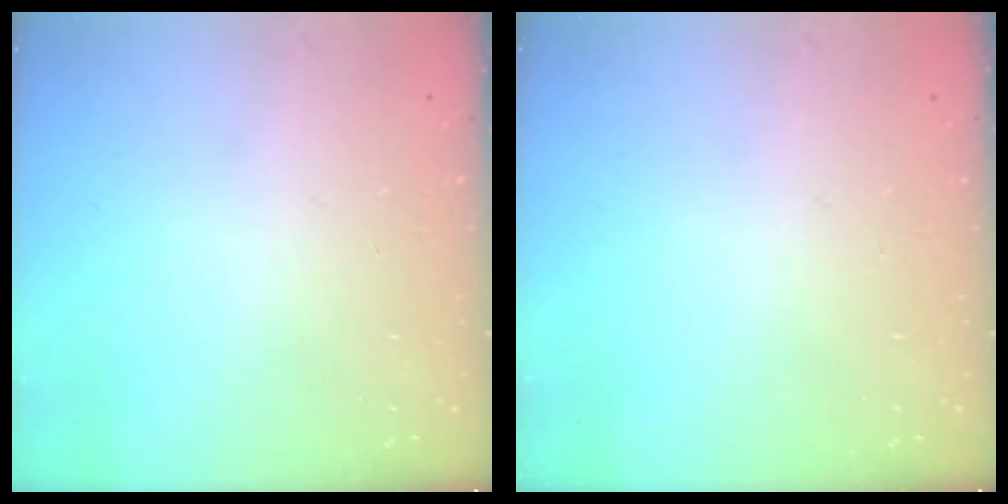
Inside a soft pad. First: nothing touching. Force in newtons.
{"total": 0.0}